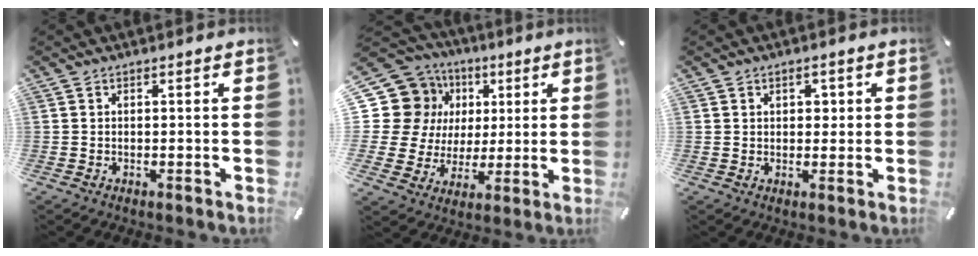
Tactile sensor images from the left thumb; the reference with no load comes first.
{"total": 17.4, "force": [5.2, 15.4, 6.1], "torque": [-0.133, -0.035, 0.114]}
{"total": 2.3, "force": [0.6, 2.0, 1.1], "torque": [-0.001, -0.004, 0.002]}